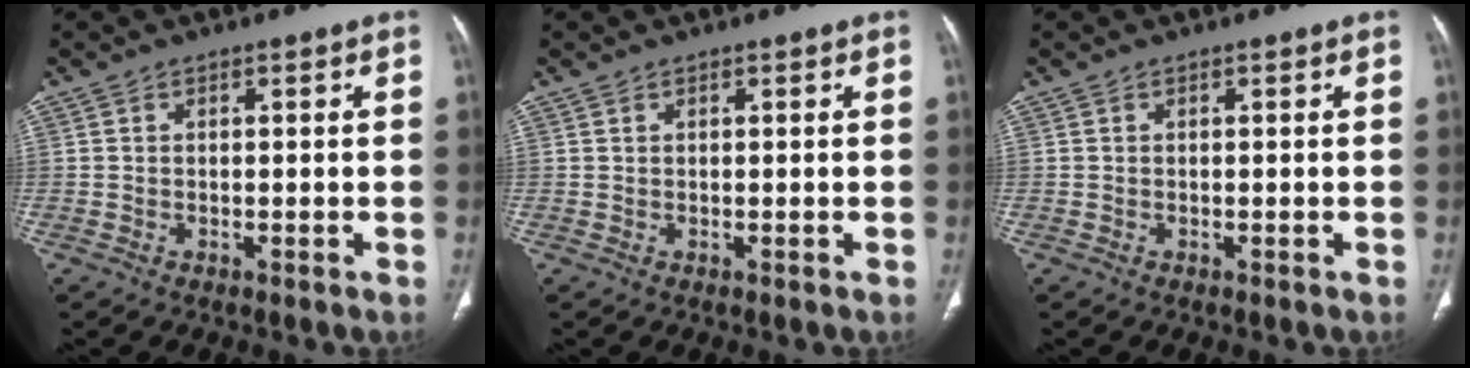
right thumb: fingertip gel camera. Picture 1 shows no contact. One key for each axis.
{"total": 0.0}
{"total": 0.0}